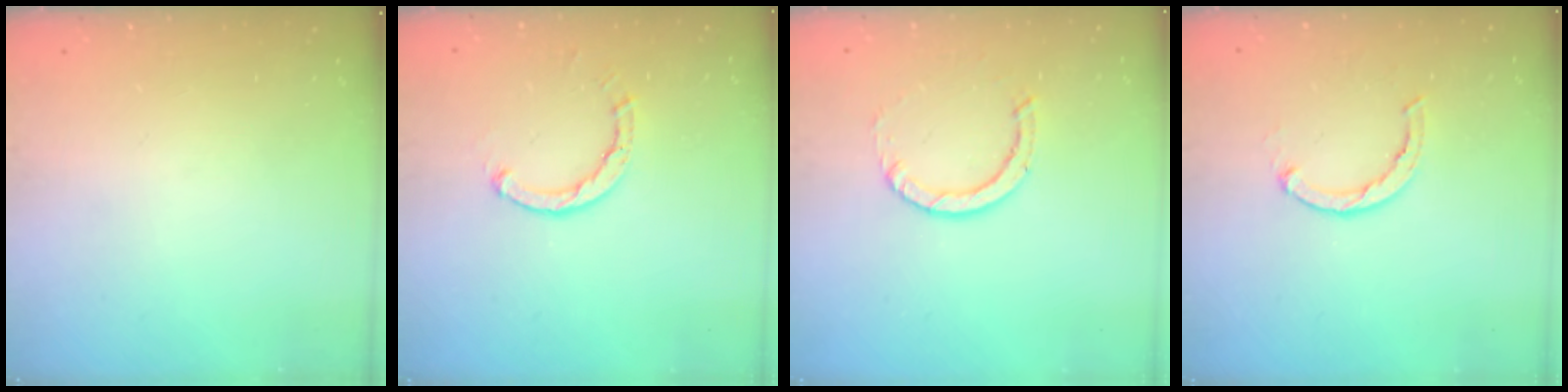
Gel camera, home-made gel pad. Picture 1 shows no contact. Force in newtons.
{"total": 2.6, "press": 2.6, "slide": 0.3}
{"total": 2.9, "press": 2.9, "slide": 0.2}
{"total": 2.1, "press": 2.0, "slide": 0.4}